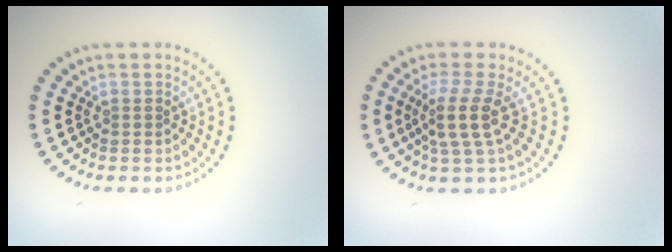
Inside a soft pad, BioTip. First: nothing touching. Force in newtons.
{"total": 3.2, "press": 2.3, "slide": 2.2}